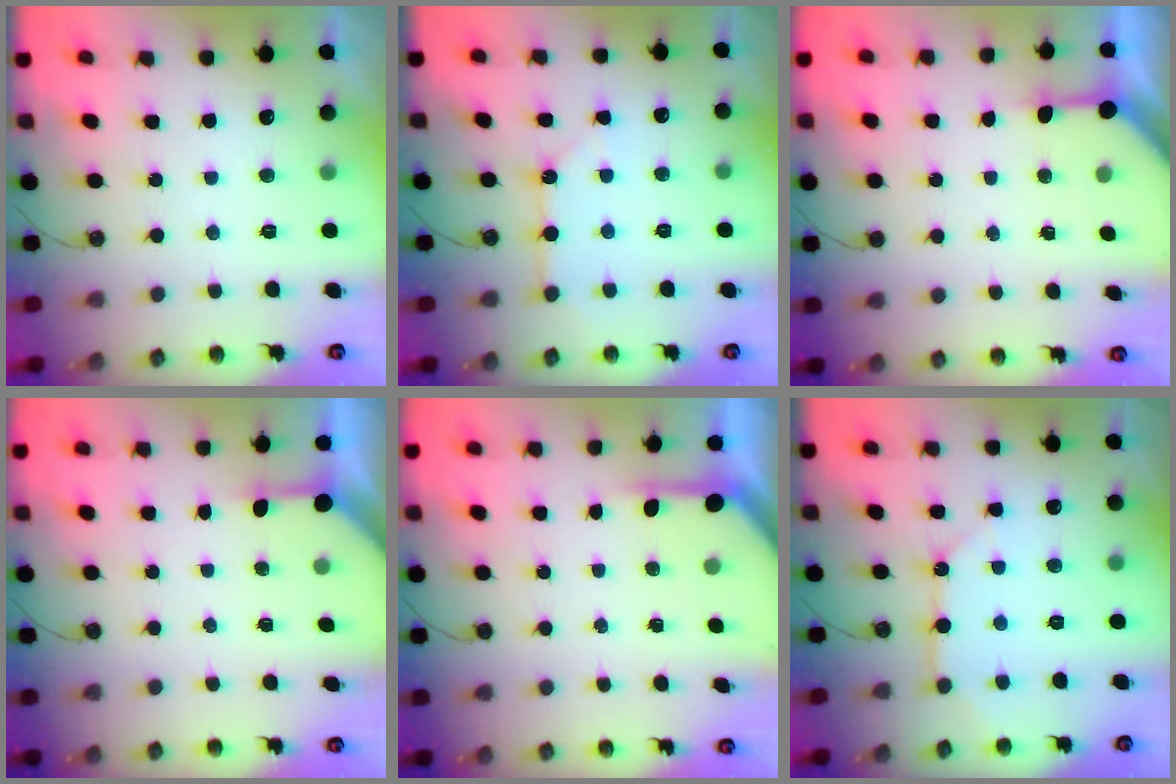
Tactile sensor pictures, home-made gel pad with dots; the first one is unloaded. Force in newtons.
{"total": 2.7, "press": 2.6, "slide": 0.3}
{"total": 4.7, "press": 4.6, "slide": 0.5}
{"total": 2.7, "press": 2.6, "slide": 0.3}
{"total": 4.2, "press": 4.2, "slide": 0.4}
{"total": 8.9, "press": 8.8, "slide": 0.6}